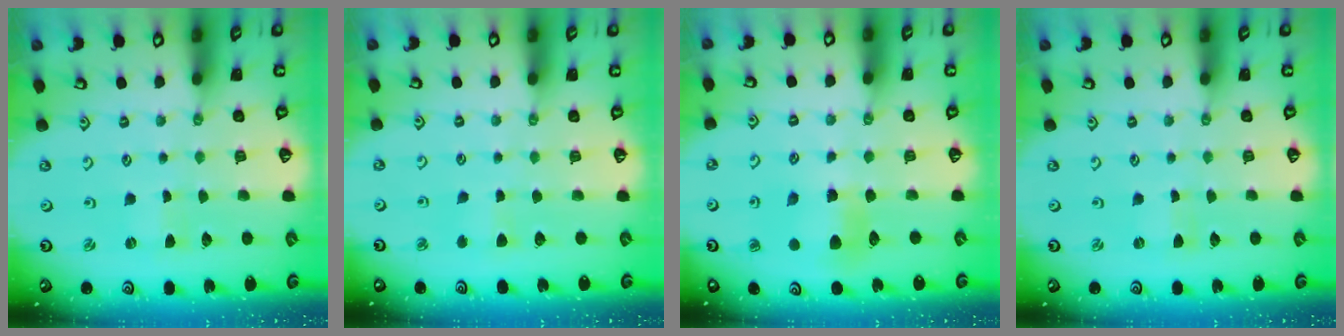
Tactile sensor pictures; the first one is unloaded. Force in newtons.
{"total": 3.1, "press": 3.0, "slide": 0.5}
{"total": 7.1, "press": 7.1, "slide": 0.5}
{"total": 0.0}